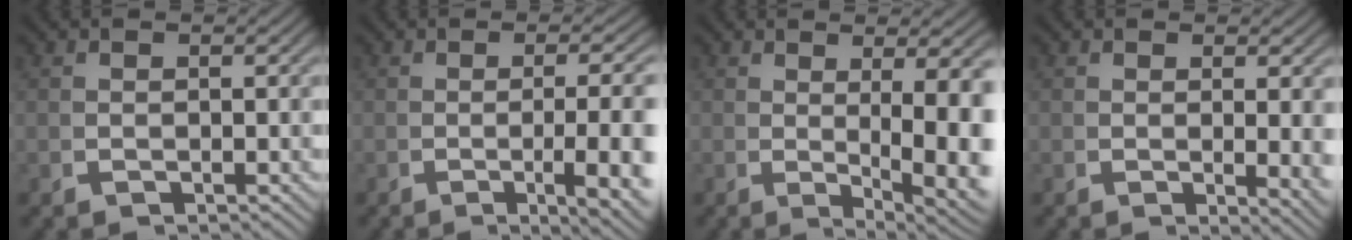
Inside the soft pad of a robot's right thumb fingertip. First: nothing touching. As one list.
[{"total": 6.5, "force": [-2.1, 2.0, 5.8], "torque": [-0.089, -0.006, -0.026]}, {"total": 7.3, "force": [-0.4, 2.9, 6.7], "torque": [-0.098, -0.022, 0.010]}, {"total": 3.0, "force": [0.1, 0.8, 2.9], "torque": [-0.044, -0.012, 0.009]}]